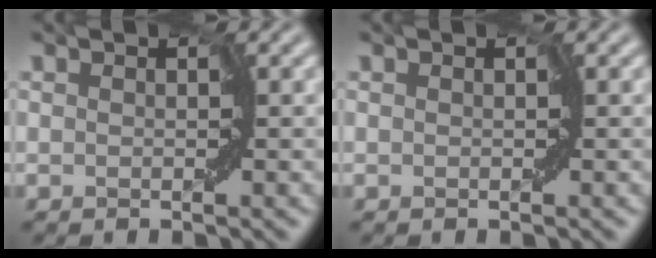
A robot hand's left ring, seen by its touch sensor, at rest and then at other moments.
{"total": 0.0}